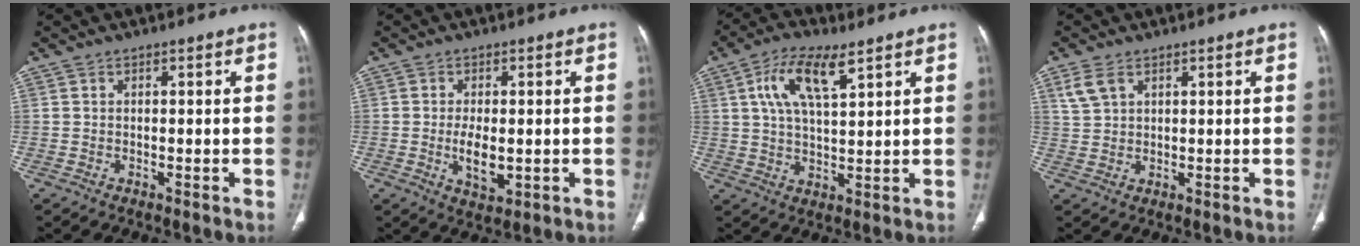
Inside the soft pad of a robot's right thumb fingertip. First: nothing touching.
{"total": 5.4, "force": [-0.6, 2.8, 4.6], "torque": [-0.079, -0.009, -0.008]}
{"total": 10.0, "force": [4.7, 3.8, 7.9], "torque": [-0.147, -0.010, 0.090]}
{"total": 3.9, "force": [2.2, 2.3, 2.3], "torque": [-0.051, 0.001, 0.054]}